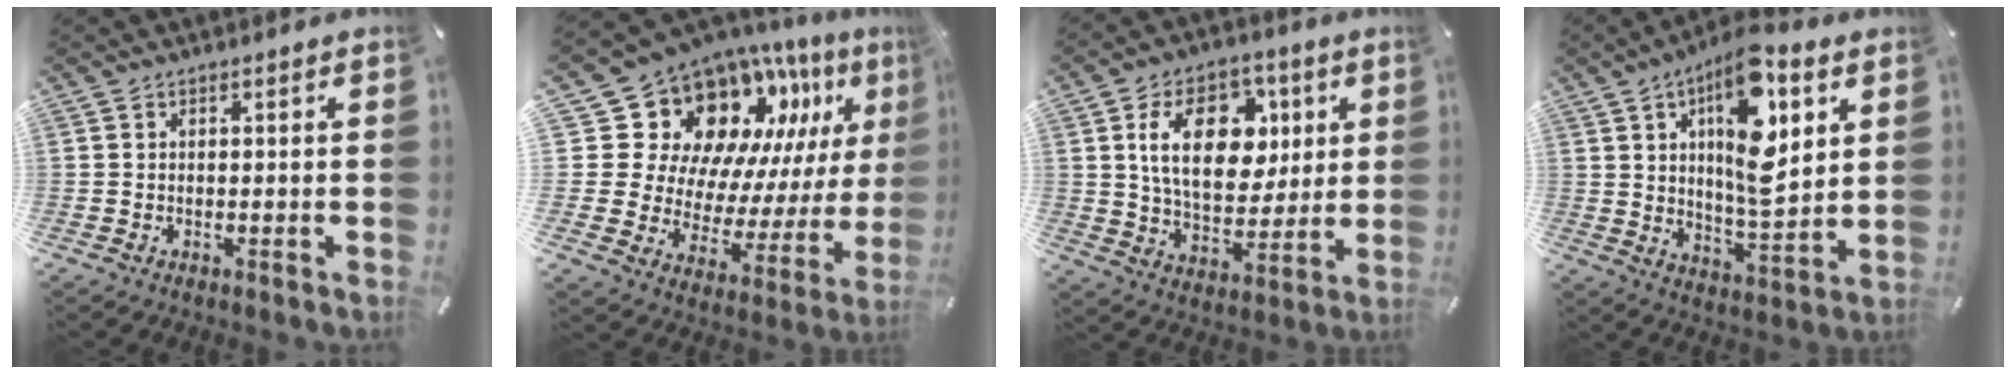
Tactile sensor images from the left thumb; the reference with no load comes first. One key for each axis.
{"total": 18.1, "fx": 12.6, "fy": 11.5, "fz": 6.1, "tx": -0.102, "ty": -0.124, "tz": 0.241}
{"total": 17.1, "fx": 4.8, "fy": 11.7, "fz": 11.5, "tx": -0.180, "ty": 0.006, "tz": 0.085}
{"total": 17.5, "fx": 6.9, "fy": 7.7, "fz": 14.1, "tx": -0.229, "ty": -0.023, "tz": 0.110}